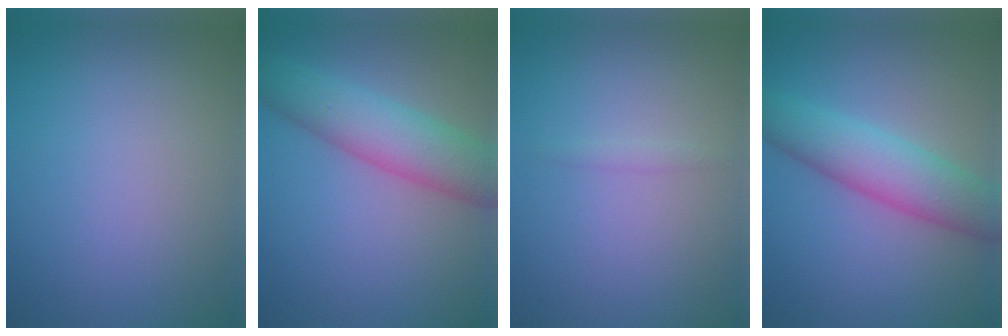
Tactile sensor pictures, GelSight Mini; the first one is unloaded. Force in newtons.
{"total": 6.6, "press": 6.6, "slide": 0.3}
{"total": 0.7, "press": 0.7, "slide": 0.0}
{"total": 6.5, "press": 6.5, "slide": 0.2}